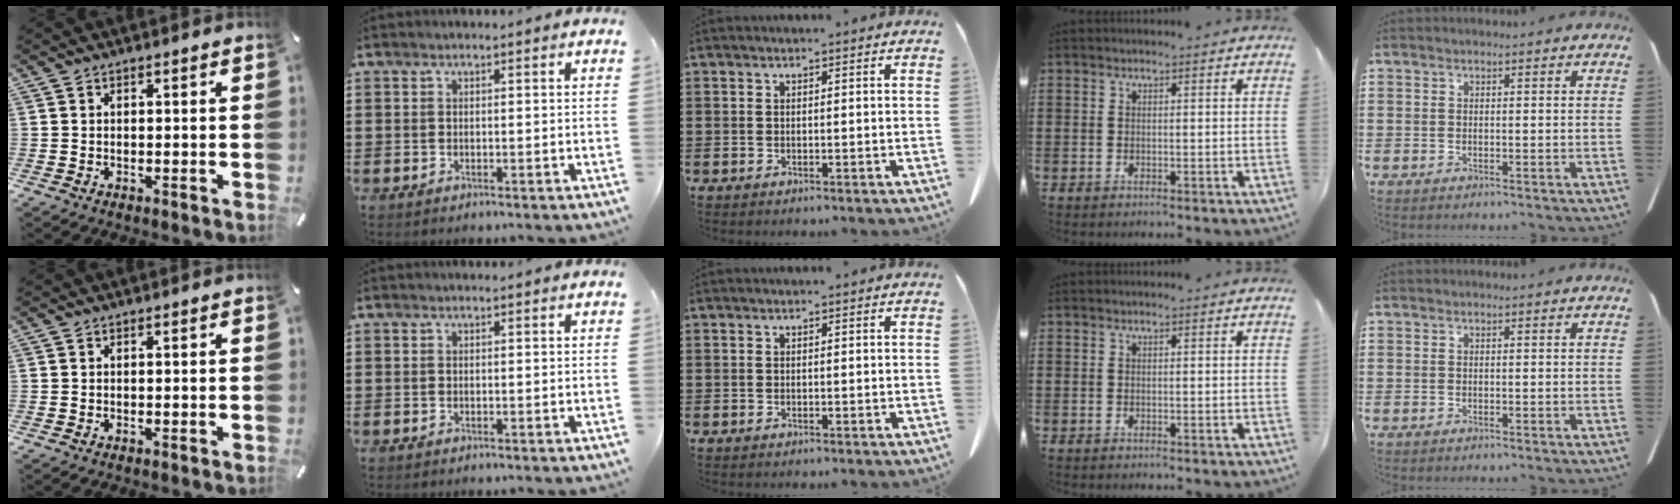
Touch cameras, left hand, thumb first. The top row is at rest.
{}